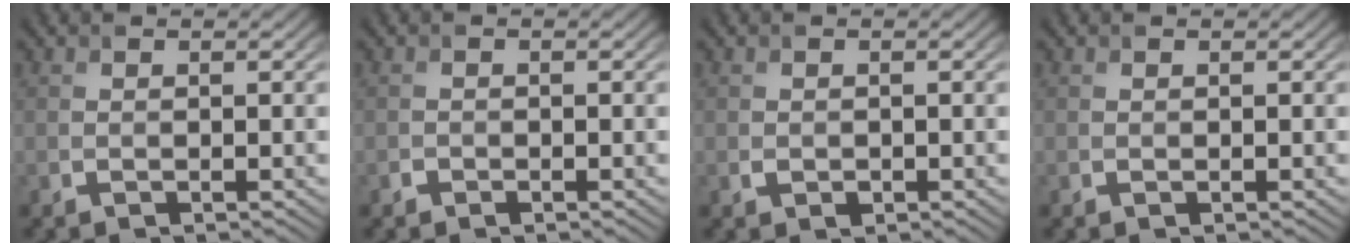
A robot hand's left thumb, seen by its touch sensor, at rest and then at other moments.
{"total": 0.6, "force": [-0.4, 0.4, 0.1], "torque": [-0.001, -0.003, -0.007]}
{"total": 0.9, "force": [-0.2, 0.8, 0.4], "torque": [-0.007, -0.007, -0.004]}
{"total": 0.0}